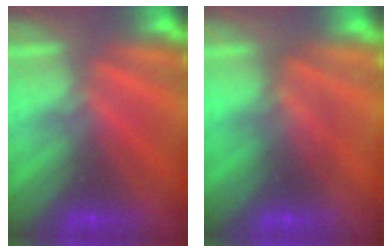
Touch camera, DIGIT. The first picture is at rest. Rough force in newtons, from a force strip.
{"total": 2.6}